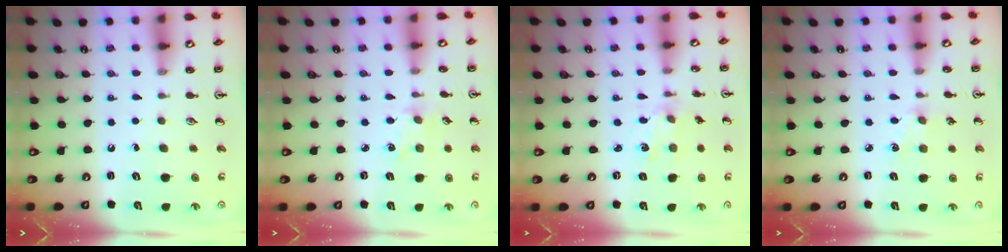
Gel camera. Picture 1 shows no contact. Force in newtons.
{"total": 1.5, "press": 1.5, "slide": 0.3}
{"total": 1.1, "press": 1.0, "slide": 0.3}
{"total": 2.5, "press": 2.5, "slide": 0.4}